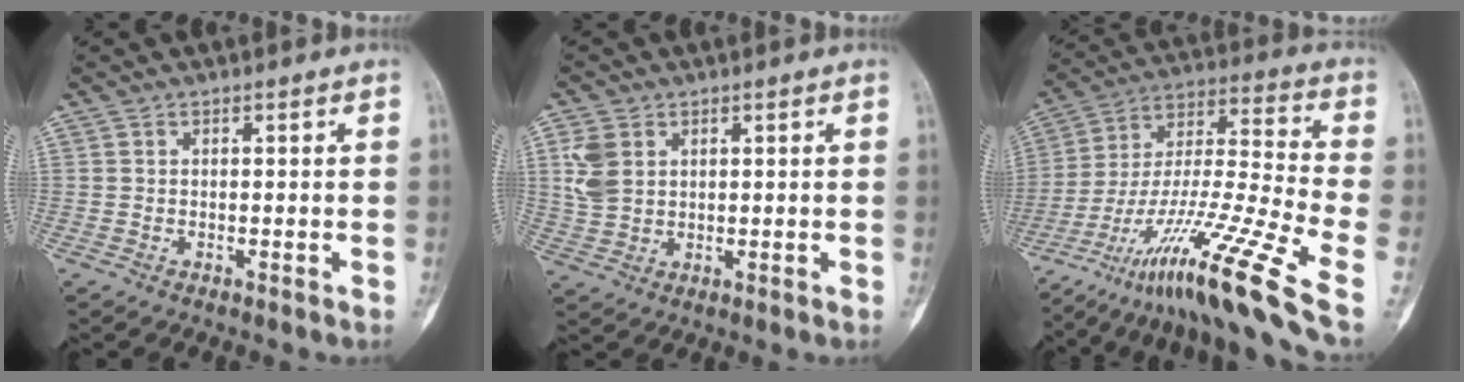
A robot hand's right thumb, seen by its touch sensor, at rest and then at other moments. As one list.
[{"total": 6.1, "force": [2.0, 4.5, 3.5], "torque": [-0.064, 0.002, 0.045]}, {"total": 25.6, "force": [-14.3, 2.7, 21.1], "torque": [-0.375, 0.052, -0.248]}]